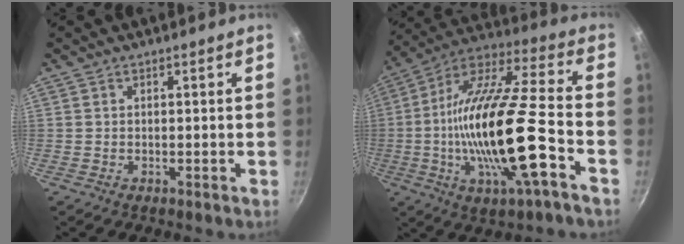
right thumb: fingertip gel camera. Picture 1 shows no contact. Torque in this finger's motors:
{"motor_torque": [1.18, 0.95, 2.74, -0.03, 0.86]}